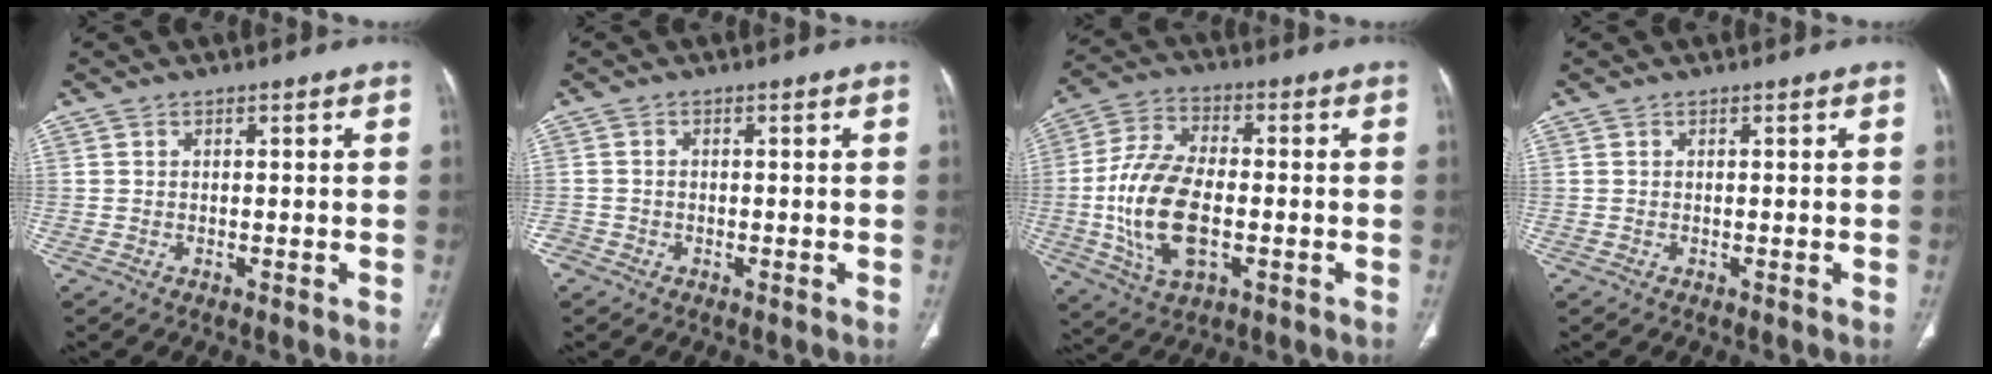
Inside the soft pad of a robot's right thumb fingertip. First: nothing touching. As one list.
[{"total": 1.8, "force": [-1.0, 1.5, 0.2], "torque": [-0.001, 0.007, -0.022]}, {"total": 17.0, "force": [-2.6, 9.2, 14.1], "torque": [-0.282, 0.013, -0.042]}, {"total": 0.0}]